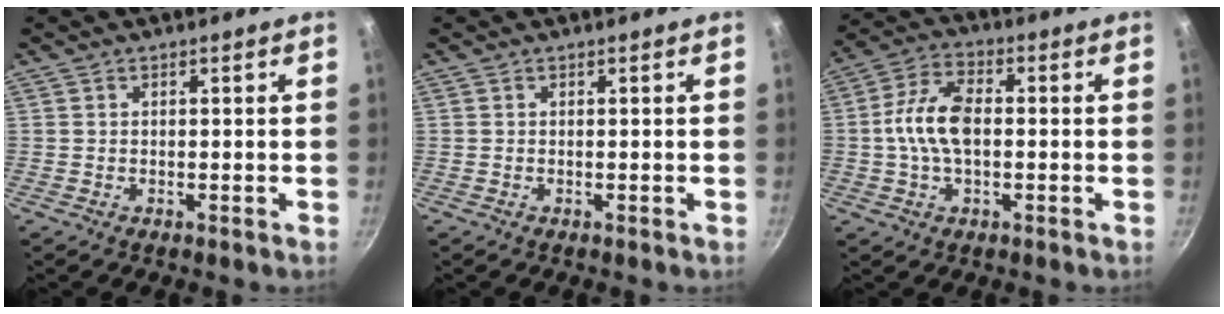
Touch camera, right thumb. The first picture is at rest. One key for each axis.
{"total": 0.0}
{"total": 10.2, "fx": -0.3, "fy": 6.0, "fz": 8.2, "tx": -0.151, "ty": 0.029, "tz": -0.017}